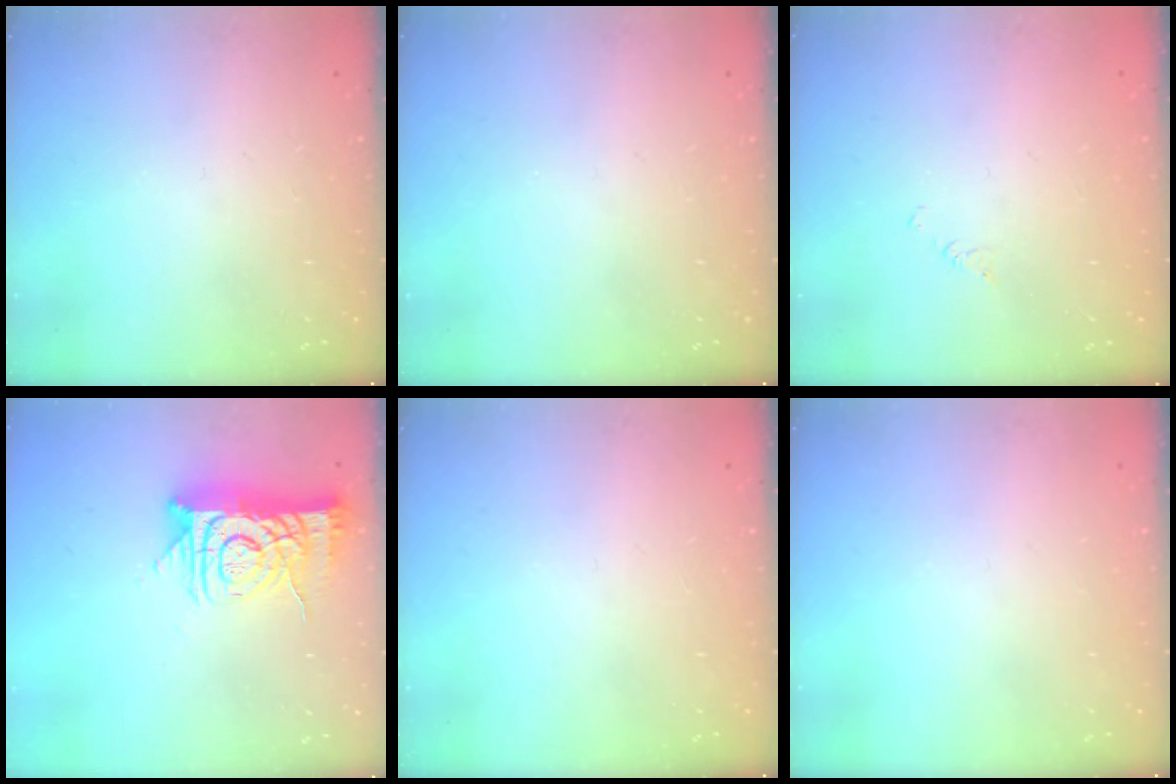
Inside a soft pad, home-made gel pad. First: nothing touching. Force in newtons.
{"total": 0.0}
{"total": 2.0, "press": 2.0, "slide": 0.3}
{"total": 12.8, "press": 12.8, "slide": 0.8}
{"total": 0.0}
{"total": 0.0}